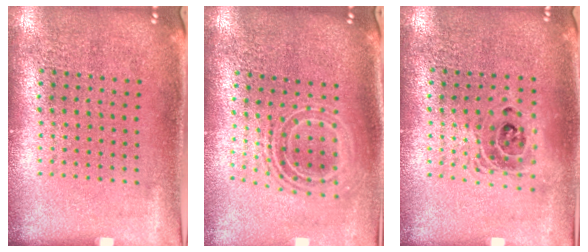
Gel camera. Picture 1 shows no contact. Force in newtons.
{"total": 2.0, "press": 1.5, "slide": 1.3}
{"total": 1.5, "press": 1.3, "slide": 0.7}